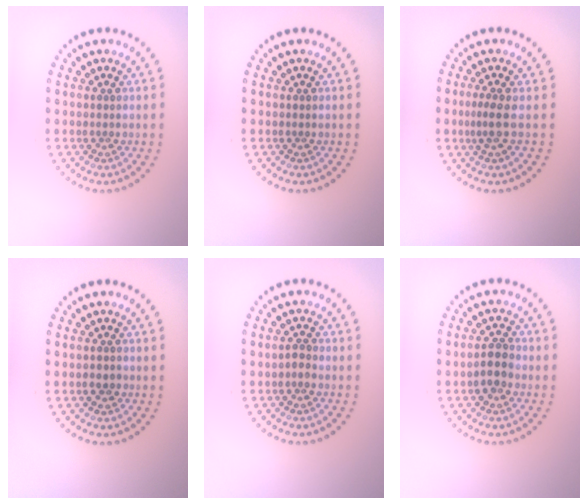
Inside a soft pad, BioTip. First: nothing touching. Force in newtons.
{"total": 0.0}
{"total": 1.9, "press": 1.4, "slide": 1.3}
{"total": 1.0, "press": 1.0, "slide": 0.1}
{"total": 0.8, "press": 0.8, "slide": 0.2}
{"total": 2.5, "press": 2.4, "slide": 0.8}